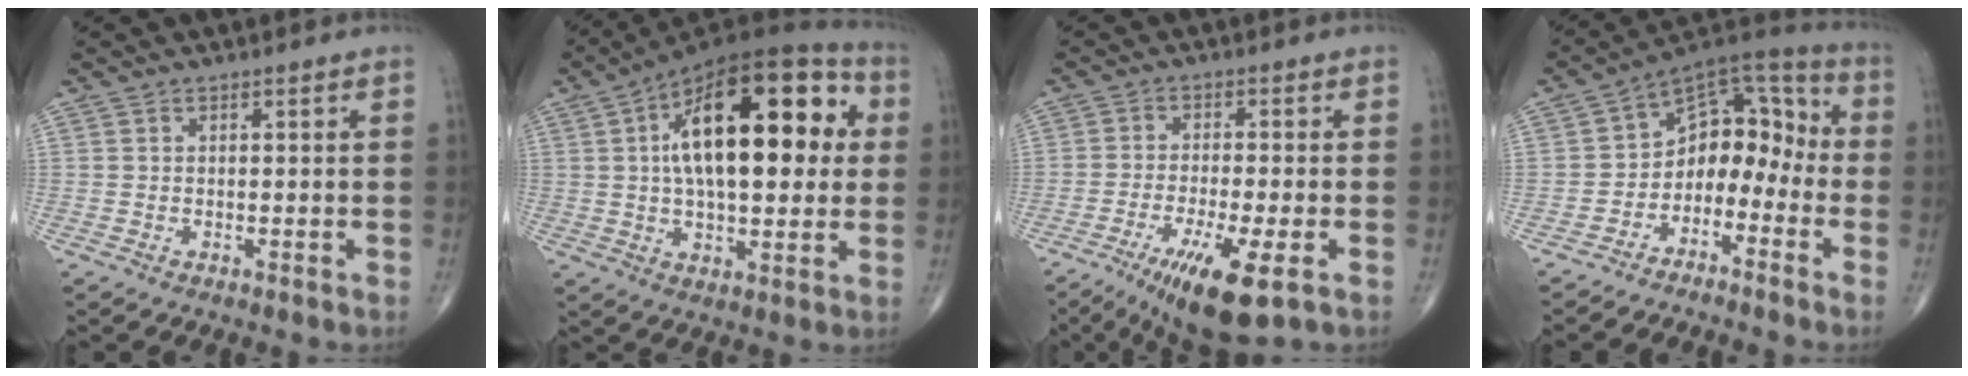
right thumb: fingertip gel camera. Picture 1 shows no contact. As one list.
[{"total": 26.2, "force": [5.2, 11.9, 22.7], "torque": [-0.344, 0.022, 0.070]}, {"total": 11.3, "force": [-5.4, 2.1, 9.7], "torque": [-0.174, -0.008, -0.085]}, {"total": 11.8, "force": [-4.2, 8.3, 7.3], "torque": [-0.062, 0.090, -0.085]}]